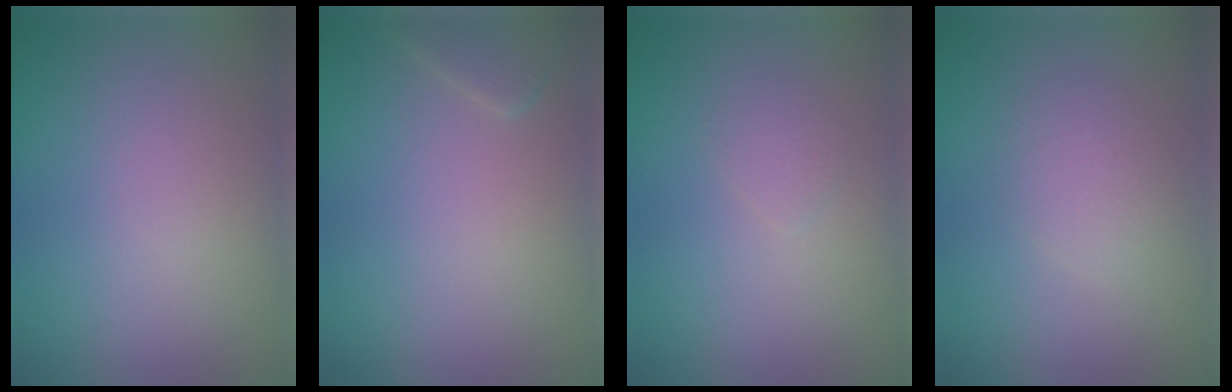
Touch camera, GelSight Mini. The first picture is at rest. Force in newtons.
{"total": 0.9, "press": 0.9, "slide": 0.1}
{"total": 0.8, "press": 0.8, "slide": 0.0}
{"total": 1.7, "press": 1.7, "slide": 0.0}